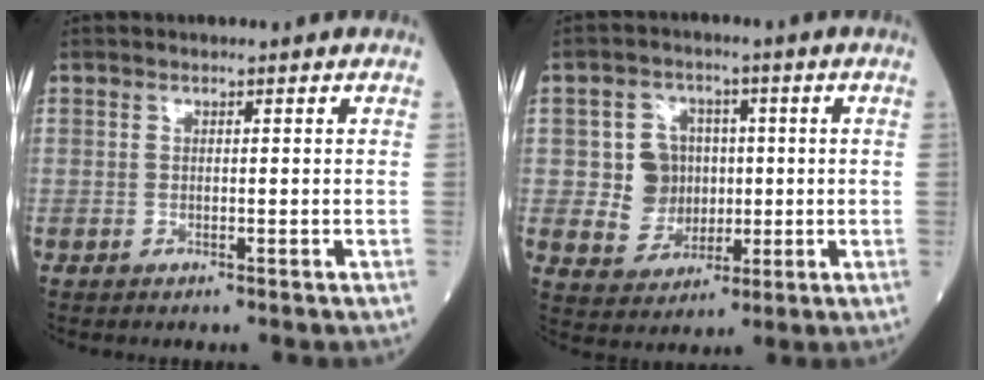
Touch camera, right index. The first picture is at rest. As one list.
[{"total": 7.3, "force": [0.4, 6.9, 2.6], "torque": [-0.053, 0.016, 0.015]}]